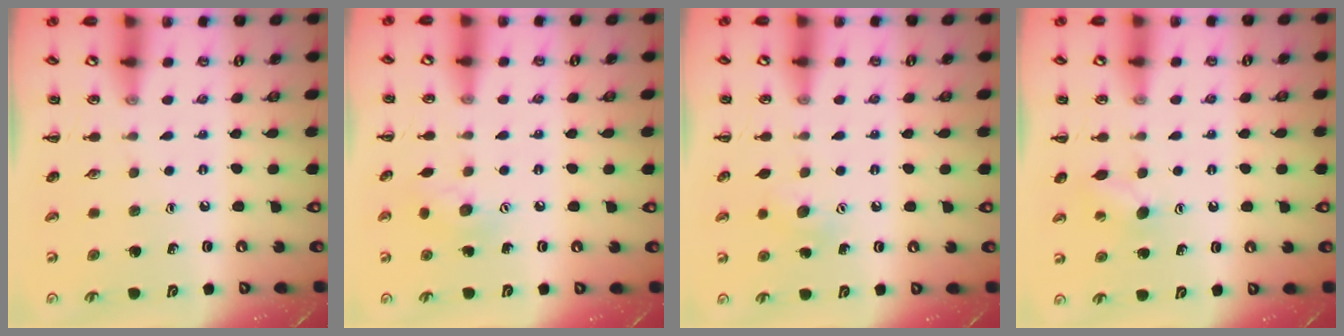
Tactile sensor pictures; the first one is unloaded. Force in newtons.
{"total": 6.9, "press": 6.8, "slide": 1.3}
{"total": 5.3, "press": 5.1, "slide": 1.3}
{"total": 5.3, "press": 5.0, "slide": 1.5}